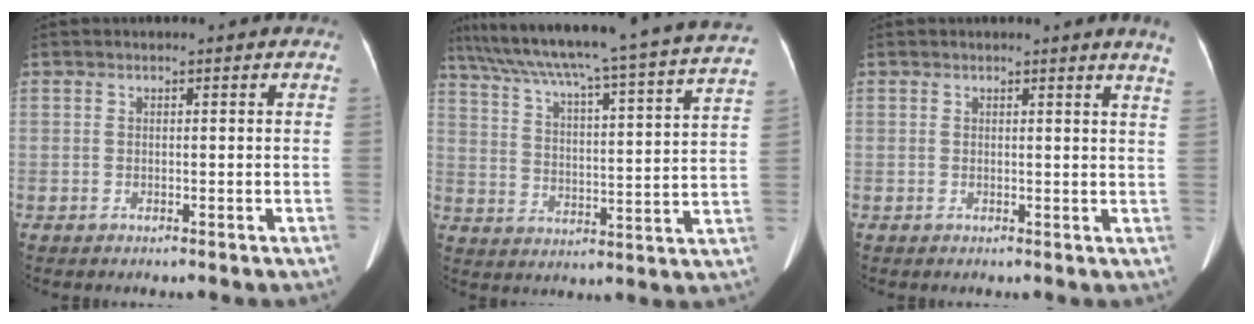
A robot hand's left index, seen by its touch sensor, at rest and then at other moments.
{"total": 29.3, "force": [25.4, 0.4, 14.6], "torque": [-0.238, -0.040, 0.333]}
{"total": 4.0, "force": [3.4, -0.8, 1.8], "torque": [-0.022, -0.018, 0.018]}